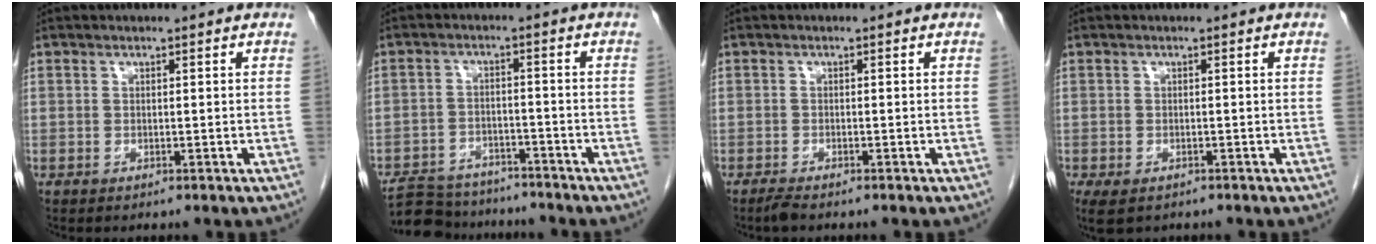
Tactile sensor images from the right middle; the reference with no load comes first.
{"total": 10.3, "force": [-9.5, 3.5, 2.2], "torque": [-0.034, 0.010, -0.143]}
{"total": 1.4, "force": [-1.2, 0.0, 0.7], "torque": [-0.024, -0.005, -0.024]}
{"total": 4.5, "force": [-3.0, 2.4, 2.3], "torque": [-0.040, -0.009, -0.045]}